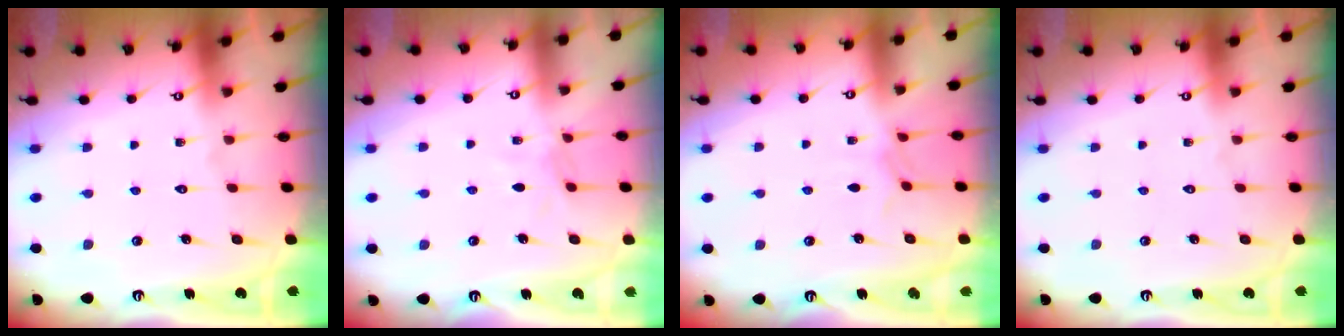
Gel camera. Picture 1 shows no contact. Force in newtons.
{"total": 4.0, "press": 4.0, "slide": 0.5}
{"total": 3.1, "press": 3.1, "slide": 0.5}
{"total": 0.0}